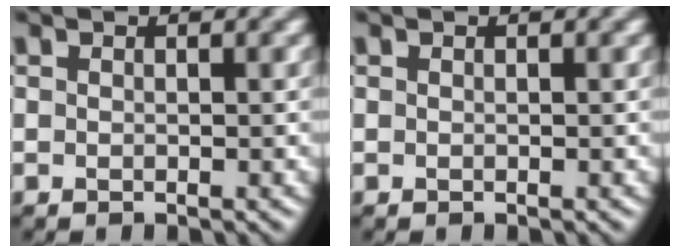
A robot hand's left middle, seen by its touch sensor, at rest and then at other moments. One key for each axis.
{"total": 0.0}